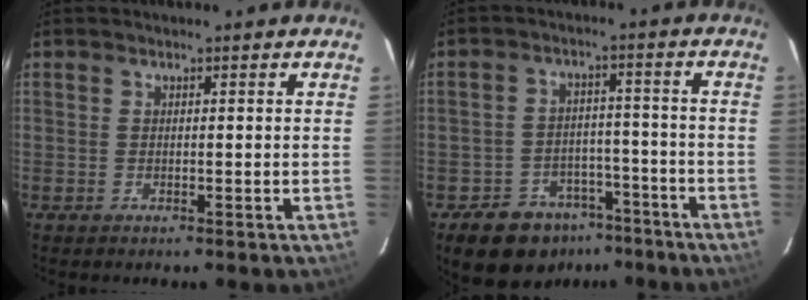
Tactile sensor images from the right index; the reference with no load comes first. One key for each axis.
{"total": 11.4, "fx": -7.8, "fy": 7.6, "fz": 3.5, "tx": -0.084, "ty": 0.025, "tz": -0.097}